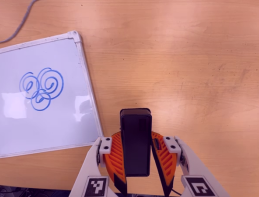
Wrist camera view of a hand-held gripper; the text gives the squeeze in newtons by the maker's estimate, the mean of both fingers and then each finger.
{"total": 7.0, "left": 6.3, "right": 7.7}